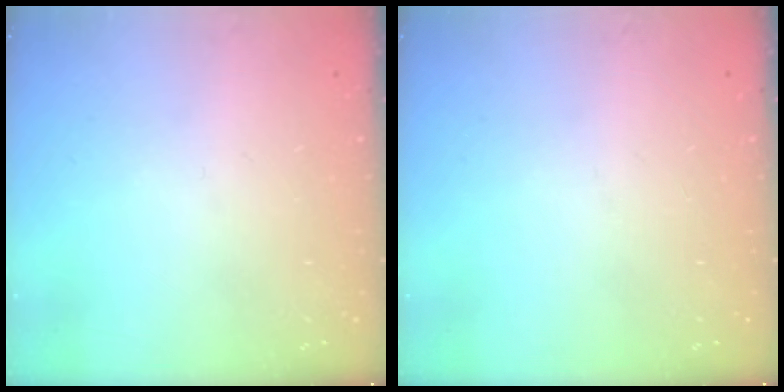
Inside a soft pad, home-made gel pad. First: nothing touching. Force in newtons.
{"total": 0.0}